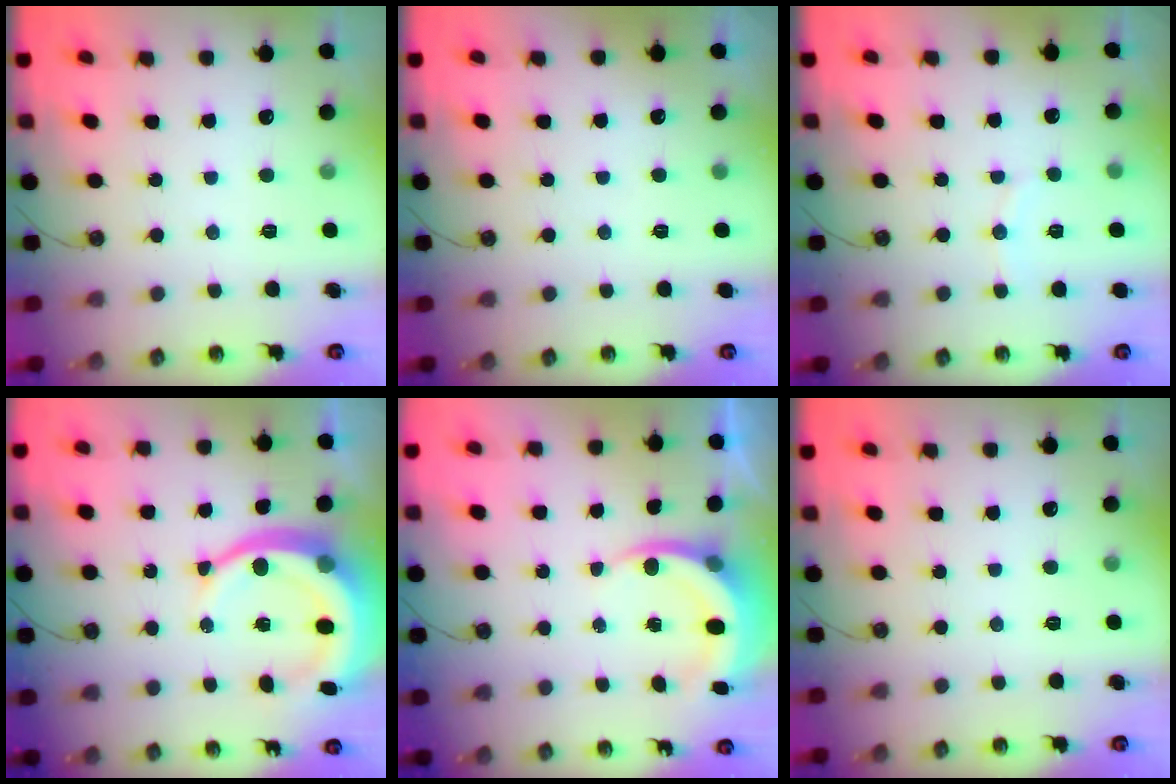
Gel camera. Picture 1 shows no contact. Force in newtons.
{"total": 1.7, "press": 0.3, "slide": 1.7}
{"total": 4.5, "press": 4.4, "slide": 0.9}
{"total": 14.6, "press": 14.4, "slide": 2.5}
{"total": 5.7, "press": 5.7, "slide": 0.4}
{"total": 0.0}